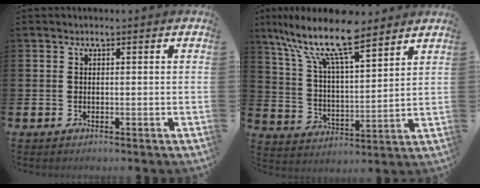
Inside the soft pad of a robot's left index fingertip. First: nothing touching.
{"total": 12.3, "force": [10.0, 3.0, 6.6], "torque": [-0.150, -0.047, 0.172]}